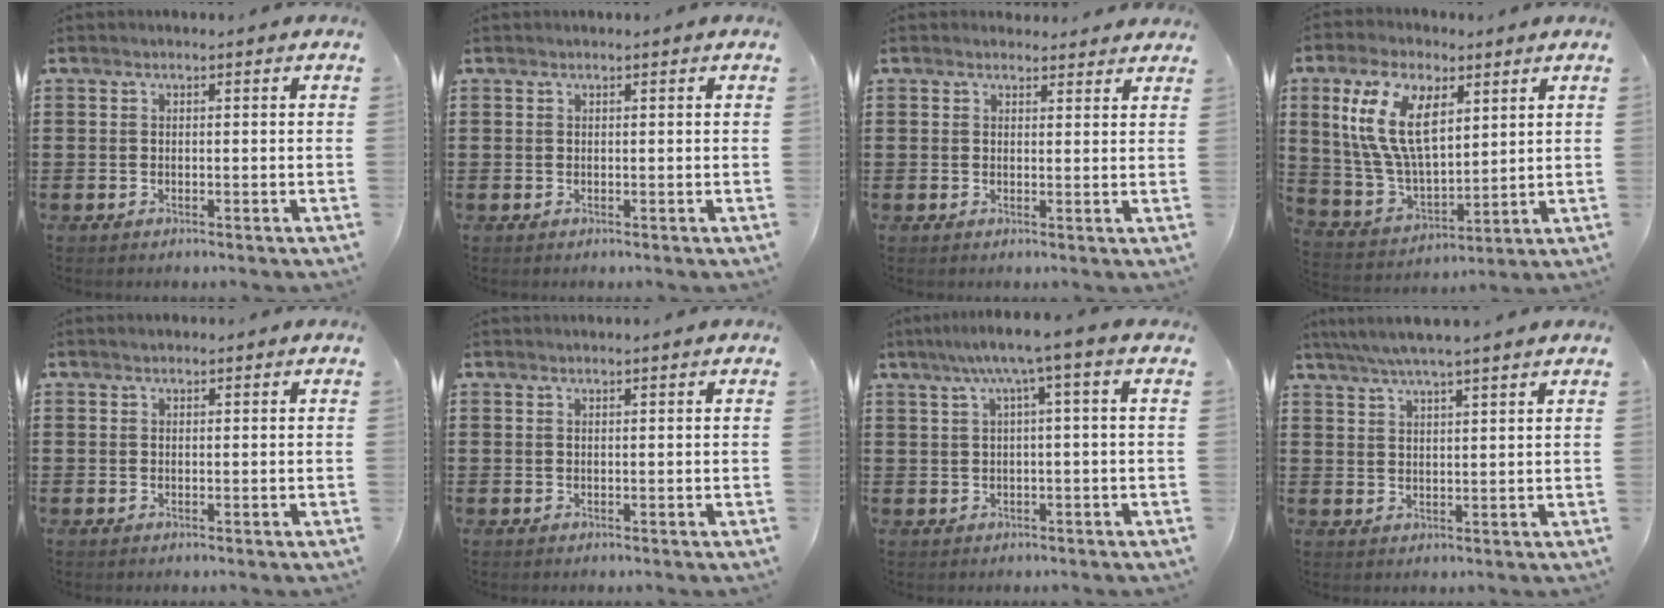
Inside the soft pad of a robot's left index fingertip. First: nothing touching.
{"total": 0.0}
{"total": 2.1, "force": [2.1, 0.5, 0.1], "torque": [0.001, -0.004, 0.038]}
{"total": 12.7, "force": [5.7, 6.4, 9.4], "torque": [-0.209, 0.008, 0.108]}
{"total": 0.5, "force": [0.5, 0.2, 0.0], "torque": [-0.002, 0.001, 0.010]}
{"total": 0.8, "force": [0.8, -0.1, 0.2], "torque": [-0.005, -0.002, 0.015]}
{"total": 4.7, "force": [1.3, -0.4, 4.5], "torque": [-0.089, -0.001, 0.018]}
{"total": 4.2, "force": [3.8, -0.4, 1.7], "torque": [-0.045, -0.012, 0.066]}